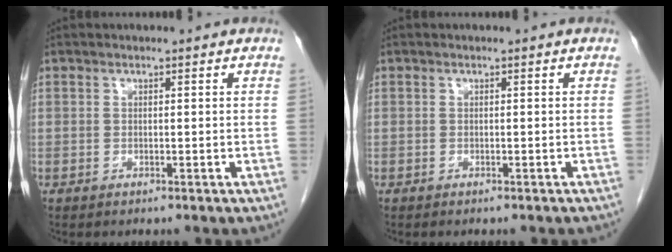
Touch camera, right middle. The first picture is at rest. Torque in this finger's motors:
{"motor_torque": [0.00, 0.01, 0.00, 0.00]}